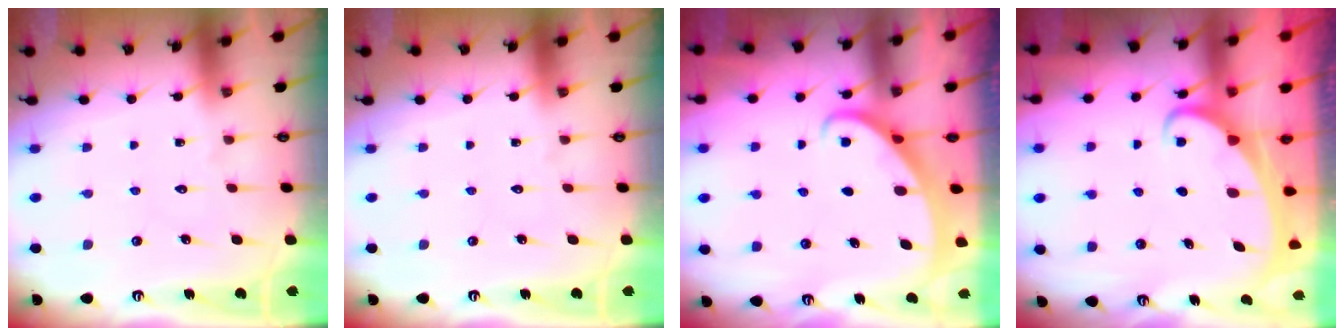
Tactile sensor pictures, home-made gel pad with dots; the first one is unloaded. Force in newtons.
{"total": 0.0}
{"total": 2.0, "press": 2.0, "slide": 0.3}
{"total": 2.2, "press": 2.1, "slide": 0.2}